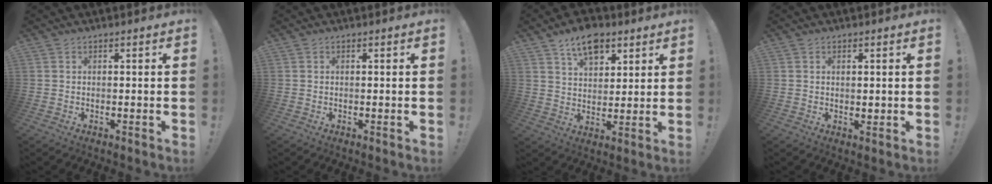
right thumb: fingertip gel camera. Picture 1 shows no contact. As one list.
[{"total": 0.0}, {"total": 10.7, "force": [6.5, 6.4, 5.6], "torque": [-0.073, -0.035, 0.116]}, {"total": 1.1, "force": [0.6, 0.6, 0.7], "torque": [0.002, -0.007, 0.008]}]